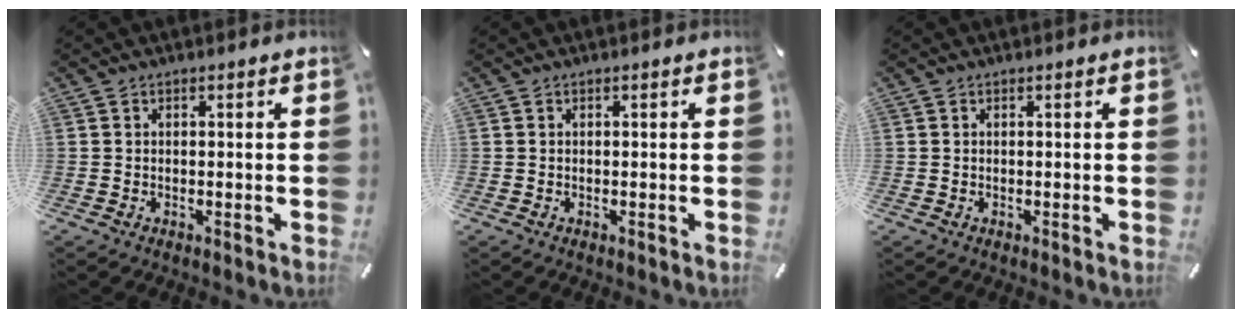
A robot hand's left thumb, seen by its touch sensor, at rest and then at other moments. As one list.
[{"total": 0.0}, {"total": 0.0}]